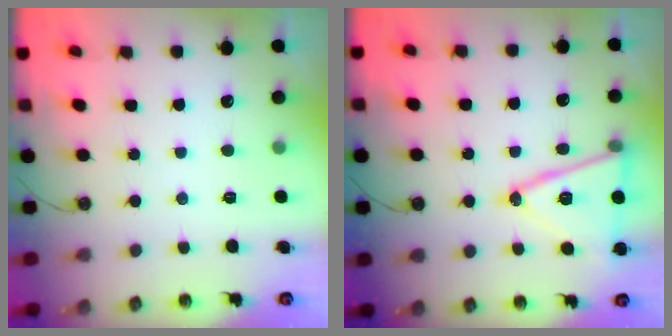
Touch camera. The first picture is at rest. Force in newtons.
{"total": 15.9, "press": 15.5, "slide": 3.6}